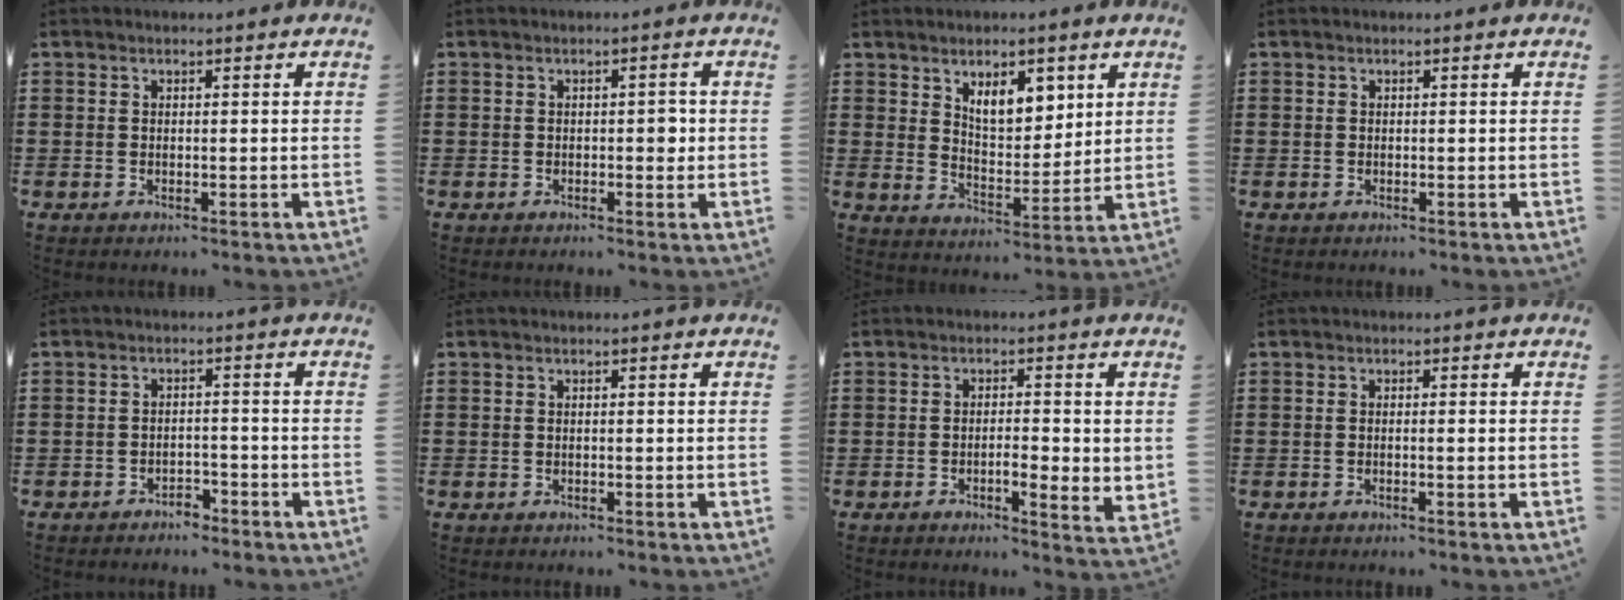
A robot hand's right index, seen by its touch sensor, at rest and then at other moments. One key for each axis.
{"total": 2.1, "fx": 0.0, "fy": 1.1, "fz": 1.7, "tx": -0.017, "ty": -0.002, "tz": -0.005}
{"total": 6.8, "fx": 4.1, "fy": 3.5, "fz": 4.2, "tx": -0.073, "ty": -0.004, "tz": 0.070}
{"total": 0.0}
{"total": 2.5, "fx": -2.4, "fy": 0.5, "fz": 0.0, "tx": -0.009, "ty": 0.000, "tz": -0.052}
{"total": 0.0}
{"total": 3.0, "fx": -0.5, "fy": 0.8, "fz": 2.9, "tx": -0.053, "ty": 0.001, "tz": -0.011}
{"total": 0.8, "fx": -0.4, "fy": -0.2, "fz": 0.7, "tx": -0.011, "ty": -0.005, "tz": -0.008}